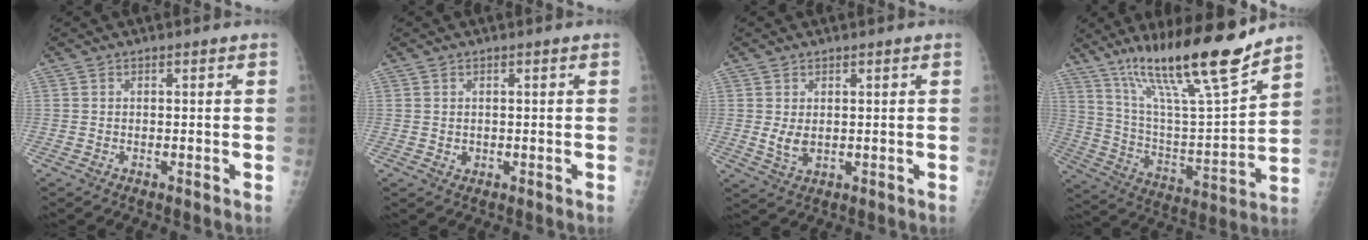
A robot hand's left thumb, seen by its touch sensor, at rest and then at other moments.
{"total": 1.0, "force": [0.2, 0.9, 0.4], "torque": [-0.004, -0.001, 0.006]}
{"total": 3.2, "force": [0.6, 2.1, 2.4], "torque": [-0.040, -0.011, 0.018]}
{"total": 21.6, "force": [15.6, 2.5, 14.8], "torque": [-0.231, -0.073, 0.276]}